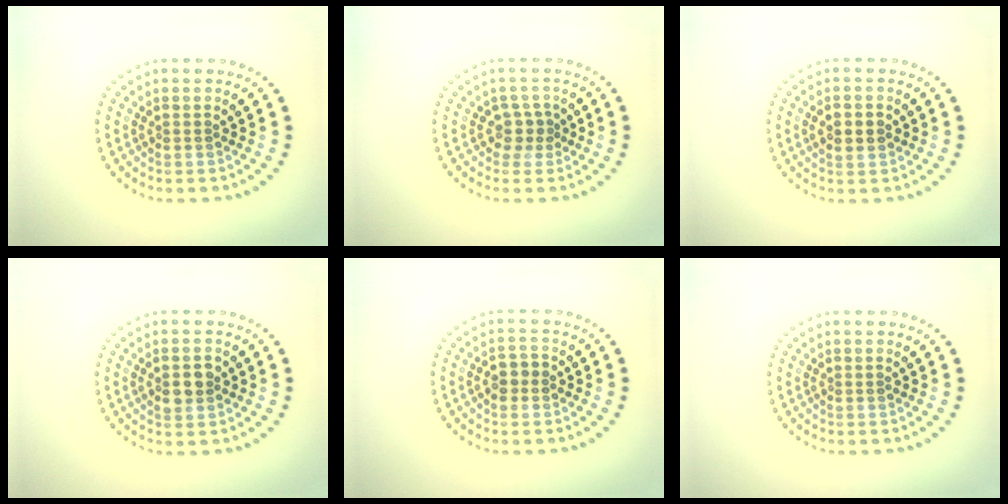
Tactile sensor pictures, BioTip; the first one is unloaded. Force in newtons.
{"total": 1.8, "press": 1.2, "slide": 1.3}
{"total": 2.1, "press": 2.1, "slide": 0.2}
{"total": 2.5, "press": 2.5, "slide": 0.1}
{"total": 1.8, "press": 1.8, "slide": 0.5}
{"total": 0.0}